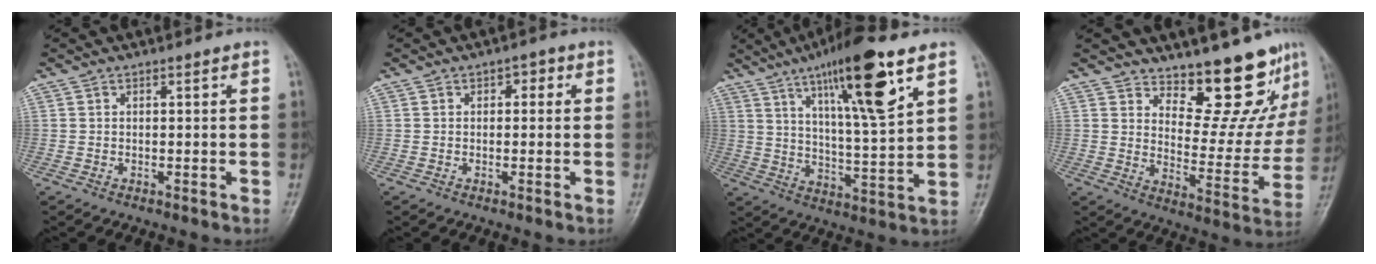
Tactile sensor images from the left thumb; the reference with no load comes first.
{"total": 2.3, "force": [0.5, 1.6, 1.6], "torque": [-0.001, 0.005, 0.000]}
{"total": 17.9, "force": [9.5, 3.1, 14.9], "torque": [-0.238, -0.041, 0.161]}
{"total": 15.2, "force": [12.4, 5.7, 6.6], "torque": [-0.031, -0.115, 0.171]}